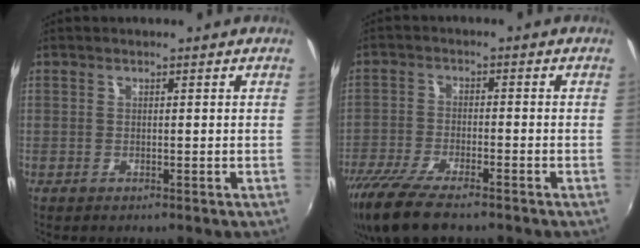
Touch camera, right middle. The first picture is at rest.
{"total": 11.9, "force": [-9.1, 3.0, 7.0], "torque": [-0.161, -0.042, -0.168]}